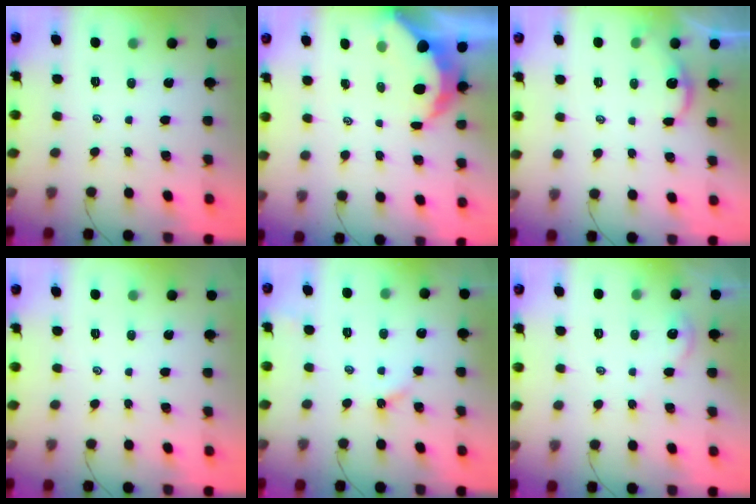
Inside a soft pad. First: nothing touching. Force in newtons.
{"total": 5.9, "press": 5.8, "slide": 0.9}
{"total": 1.6, "press": 1.5, "slide": 0.2}
{"total": 0.0}
{"total": 2.8, "press": 2.8, "slide": 0.2}
{"total": 2.2, "press": 2.2, "slide": 0.4}